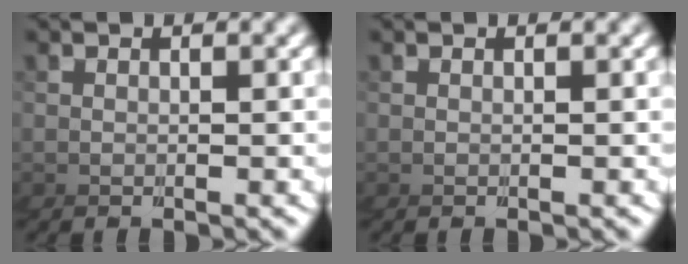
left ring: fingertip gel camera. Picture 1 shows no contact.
{"total": 0.0}